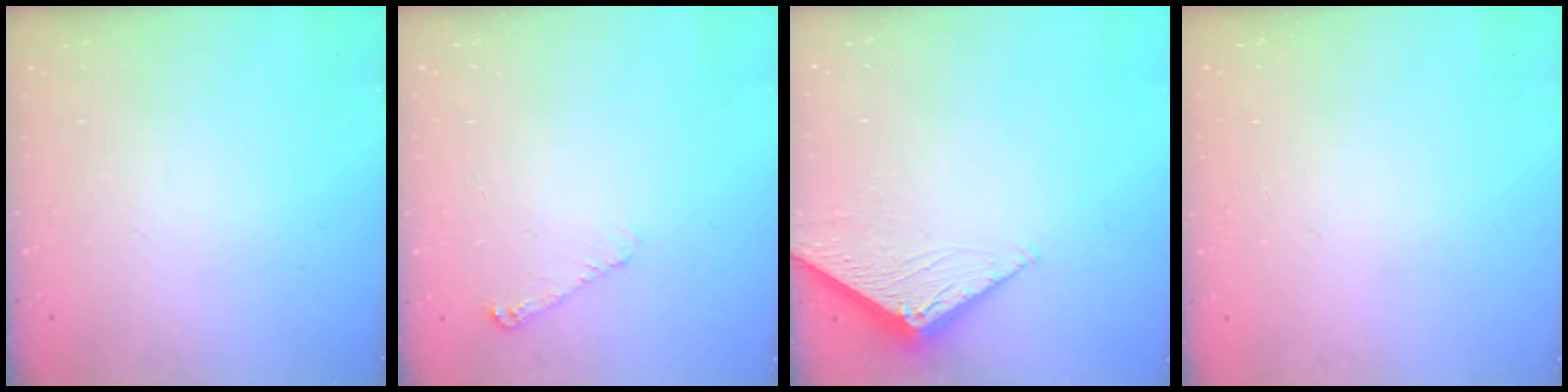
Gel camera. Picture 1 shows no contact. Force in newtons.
{"total": 5.3, "press": 5.2, "slide": 0.8}
{"total": 2.8, "press": 2.8, "slide": 0.3}
{"total": 0.0}